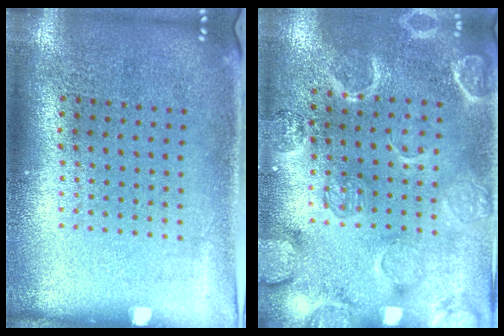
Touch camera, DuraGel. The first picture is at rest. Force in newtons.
{"total": 2.4, "press": 2.4, "slide": 0.4}